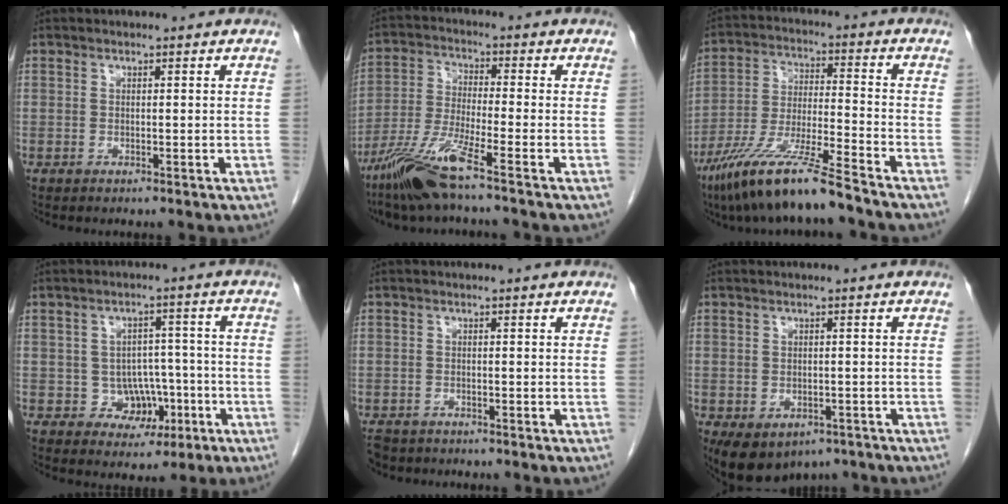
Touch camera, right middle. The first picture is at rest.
{"total": 9.1, "force": [-6.4, -0.3, 6.5], "torque": [-0.140, -0.026, -0.129]}
{"total": 13.9, "force": [-10.3, 0.0, 9.4], "torque": [-0.180, -0.032, -0.190]}
{"total": 6.2, "force": [-2.0, 5.4, 2.2], "torque": [-0.018, 0.023, -0.017]}
{"total": 3.7, "force": [-3.2, 1.8, 0.6], "torque": [-0.012, -0.004, -0.052]}
{"total": 8.8, "force": [-5.4, 5.7, 3.9], "torque": [-0.068, 0.006, -0.071]}